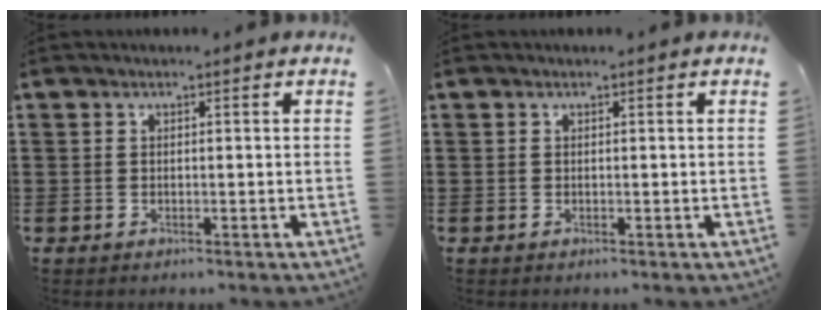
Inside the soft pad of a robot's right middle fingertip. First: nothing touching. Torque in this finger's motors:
{"motor_torque": [-0.08, -0.08, 0.00, -0.01]}